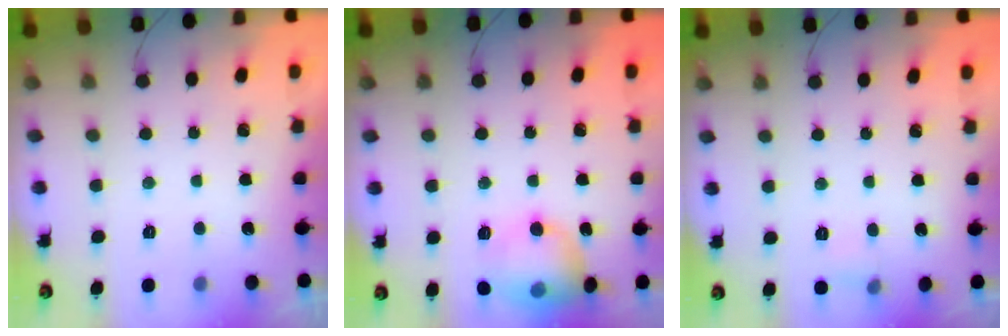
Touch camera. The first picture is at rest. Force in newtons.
{"total": 16.5, "press": 14.5, "slide": 7.9}
{"total": 3.3, "press": 3.0, "slide": 1.3}